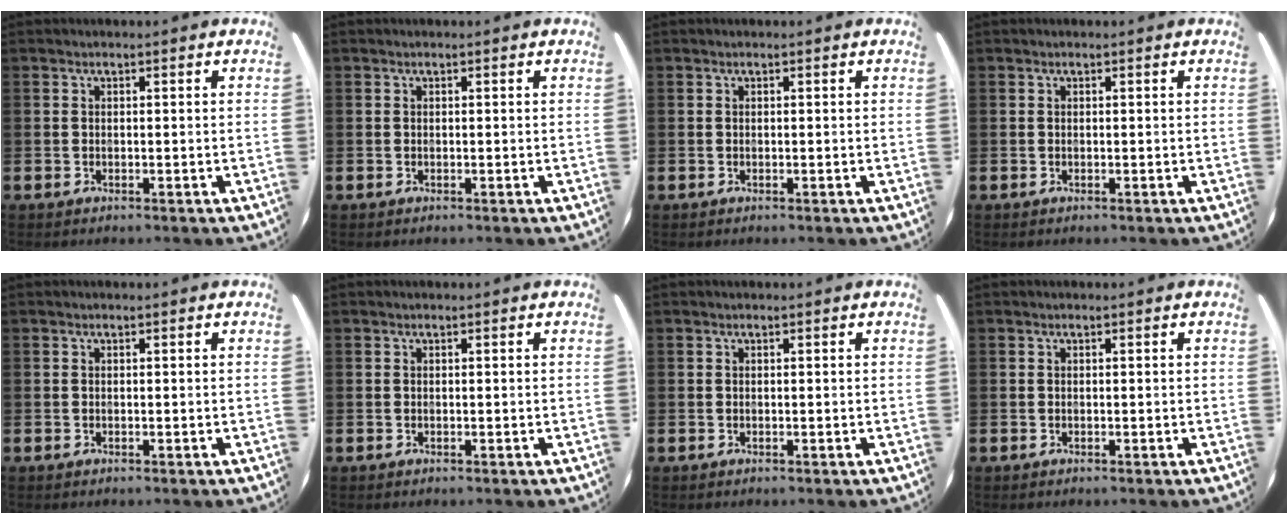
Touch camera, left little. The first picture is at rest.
{"total": 0.0}
{"total": 0.0}
{"total": 0.0}
{"total": 0.0}
{"total": 0.0}
{"total": 0.0}
{"total": 0.0}